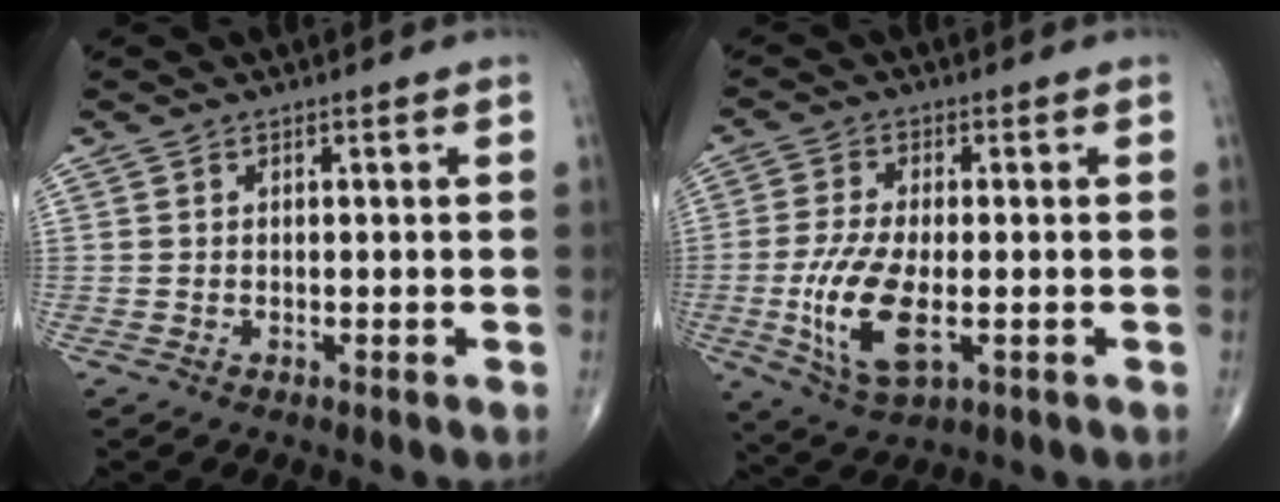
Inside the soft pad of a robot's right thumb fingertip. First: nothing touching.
{"total": 11.4, "force": [-2.5, 4.7, 10.1], "torque": [-0.214, -0.012, -0.042]}